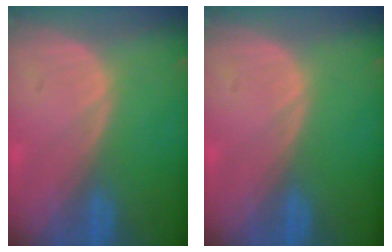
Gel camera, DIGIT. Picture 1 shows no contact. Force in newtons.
{"total": 0.0}